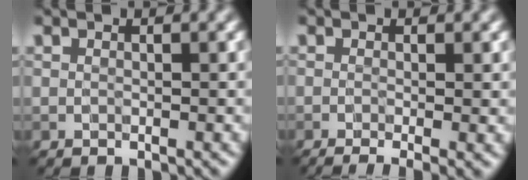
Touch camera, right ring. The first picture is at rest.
{"total": 4.1, "force": [-1.0, 1.7, 3.6], "torque": [-0.049, -0.010, -0.010]}